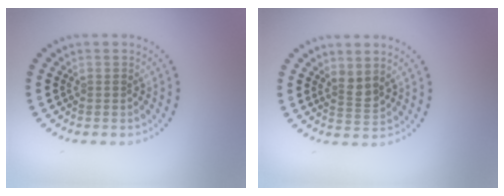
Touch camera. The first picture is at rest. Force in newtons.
{"total": 1.7, "press": 1.3, "slide": 1.1}